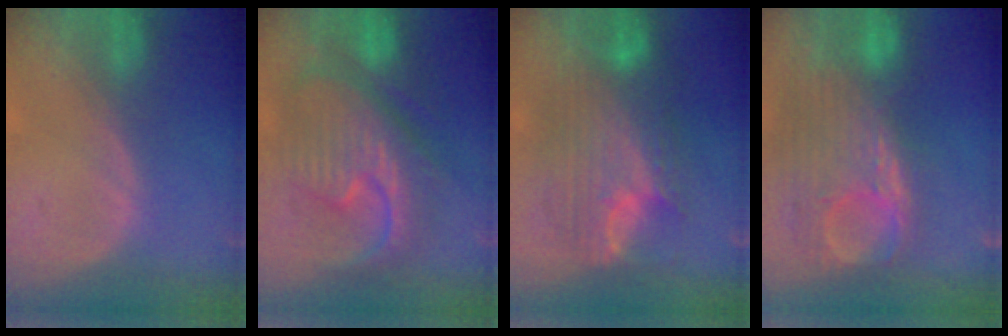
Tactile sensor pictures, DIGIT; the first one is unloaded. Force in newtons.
{"total": 12.2, "press": 12.1, "slide": 1.2}
{"total": 10.5, "press": 10.4, "slide": 0.7}
{"total": 12.2, "press": 10.4, "slide": 6.3}